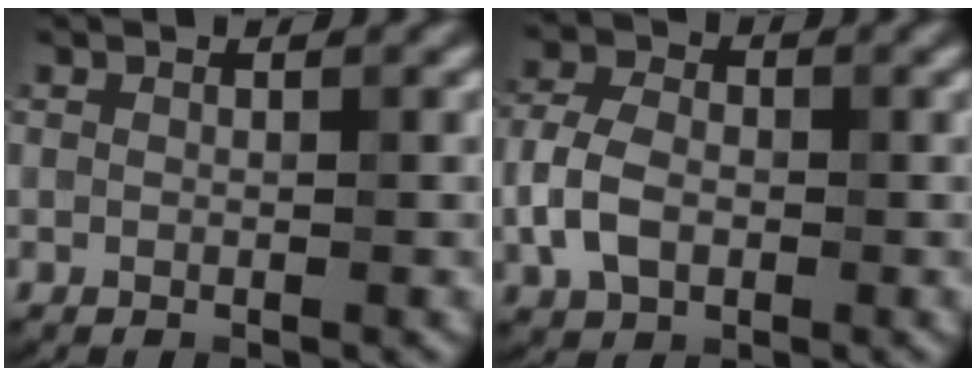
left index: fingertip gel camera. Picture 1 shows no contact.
{"total": 4.4, "force": [-1.1, 2.9, 3.1], "torque": [-0.073, 0.007, -0.023]}